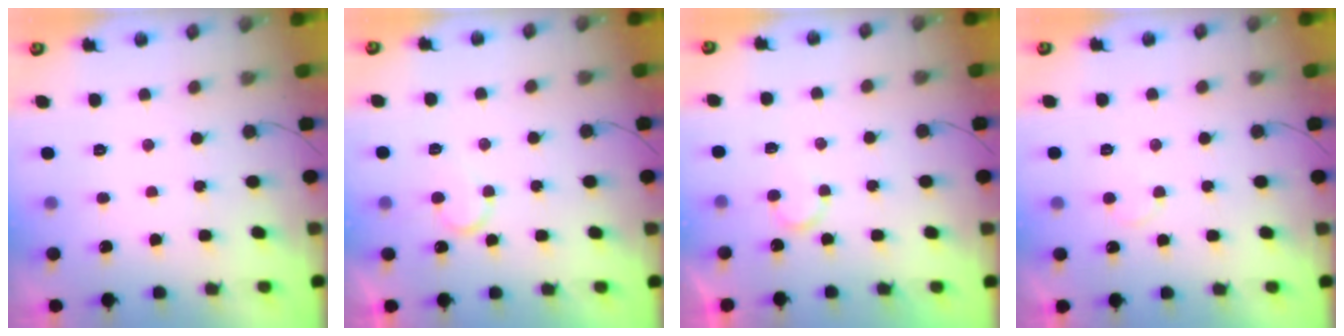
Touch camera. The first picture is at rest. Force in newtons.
{"total": 7.6, "press": 7.5, "slide": 0.8}
{"total": 5.8, "press": 5.8, "slide": 0.1}
{"total": 3.2, "press": 3.2, "slide": 0.3}